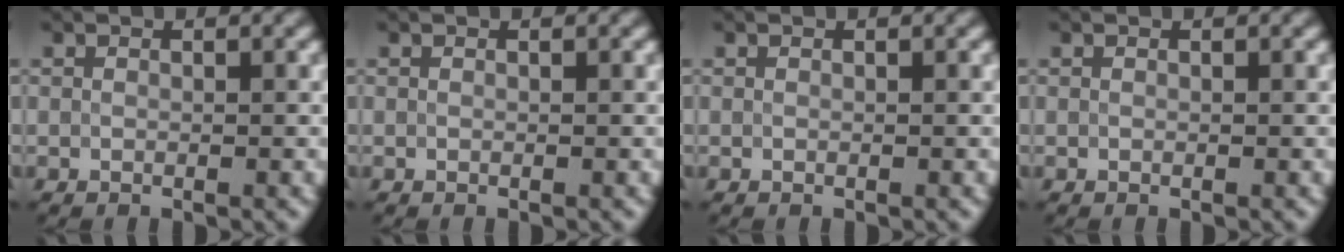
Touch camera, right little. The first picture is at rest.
{"total": 0.0}
{"total": 0.0}
{"total": 0.0}